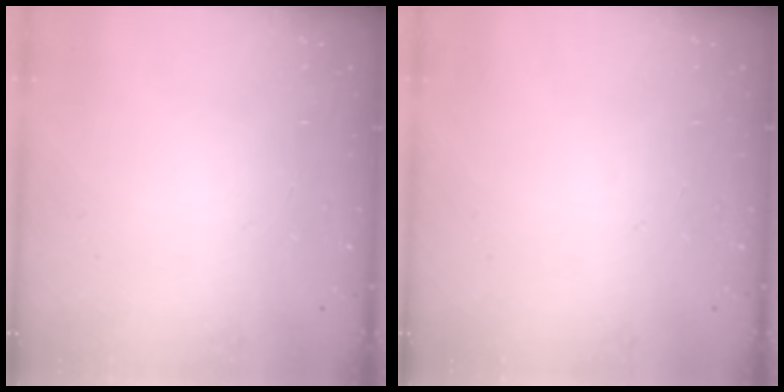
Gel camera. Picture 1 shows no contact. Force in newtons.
{"total": 0.0}